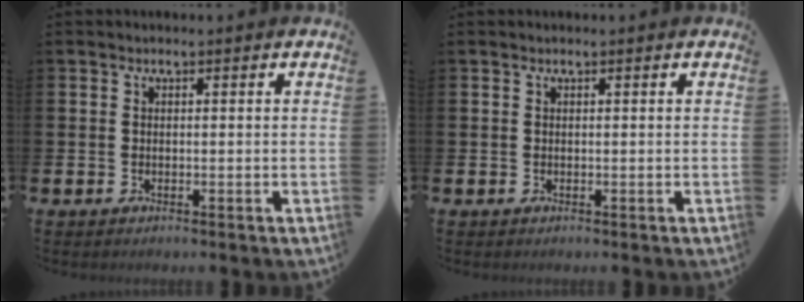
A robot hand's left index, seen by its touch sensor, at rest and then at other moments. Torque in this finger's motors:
{"motor_torque": [-0.03, 0.01, 0.02, 0.01]}